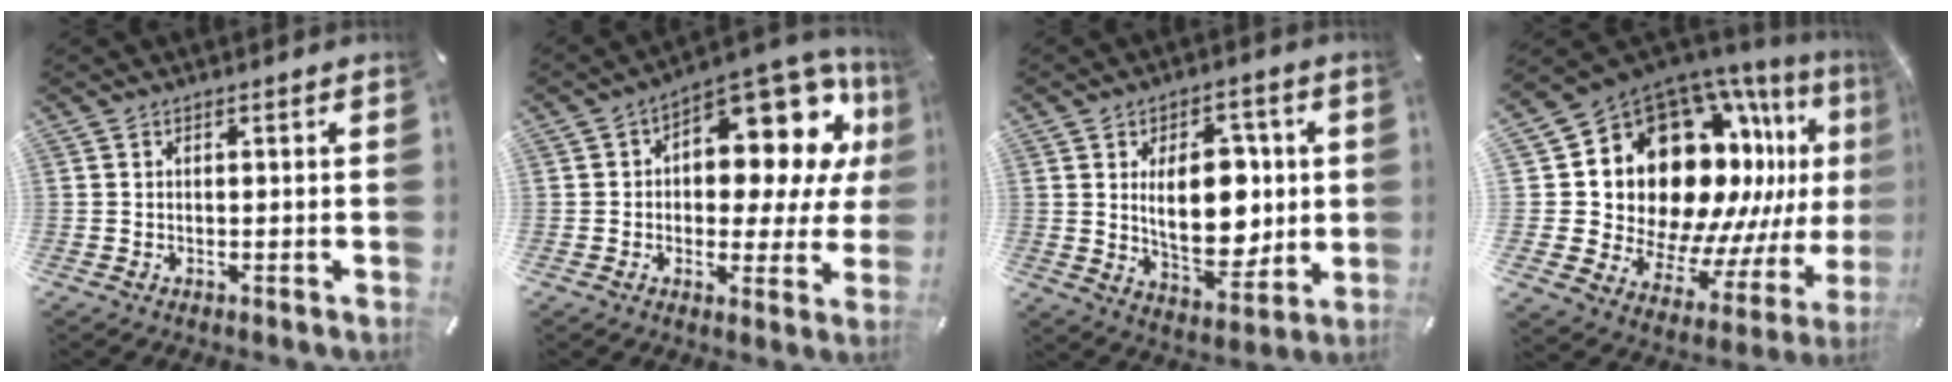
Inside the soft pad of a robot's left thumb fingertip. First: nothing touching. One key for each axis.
{"total": 16.1, "fx": 7.6, "fy": 8.7, "fz": 11.2, "tx": -0.141, "ty": -0.072, "tz": 0.125}
{"total": 15.6, "fx": 1.9, "fy": 9.6, "fz": 12.2, "tx": -0.188, "ty": -0.009, "tz": 0.027}
{"total": 22.6, "fx": 8.9, "fy": 16.0, "fz": 13.1, "tx": -0.220, "ty": -0.109, "tz": 0.188}